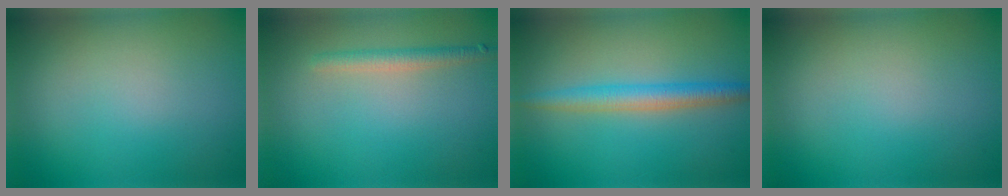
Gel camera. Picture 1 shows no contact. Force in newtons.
{"total": 1.8, "press": 1.8, "slide": 0.1}
{"total": 3.1, "press": 3.1, "slide": 0.1}
{"total": 0.0}